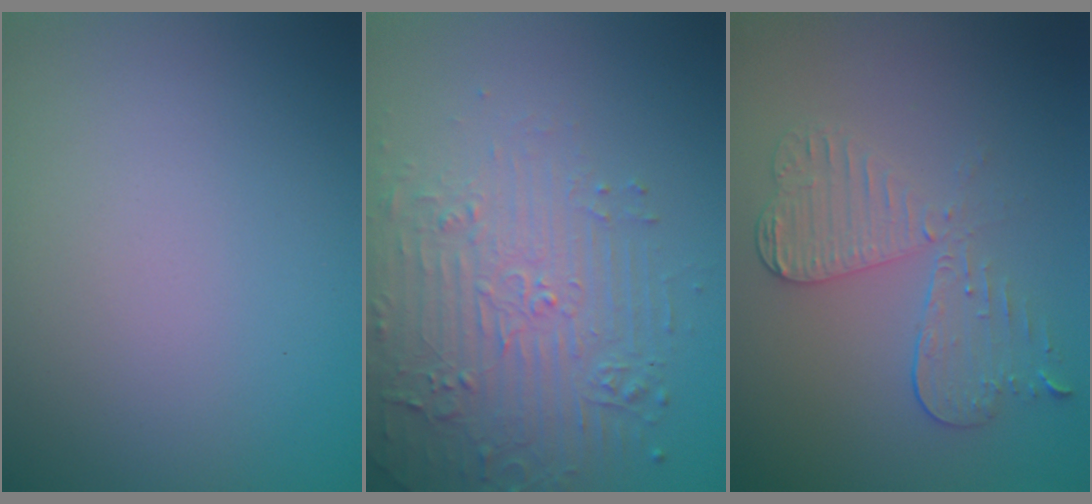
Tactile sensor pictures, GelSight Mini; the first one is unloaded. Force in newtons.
{"total": 5.0, "press": 3.8, "slide": 3.2}
{"total": 3.9, "press": 3.3, "slide": 2.0}